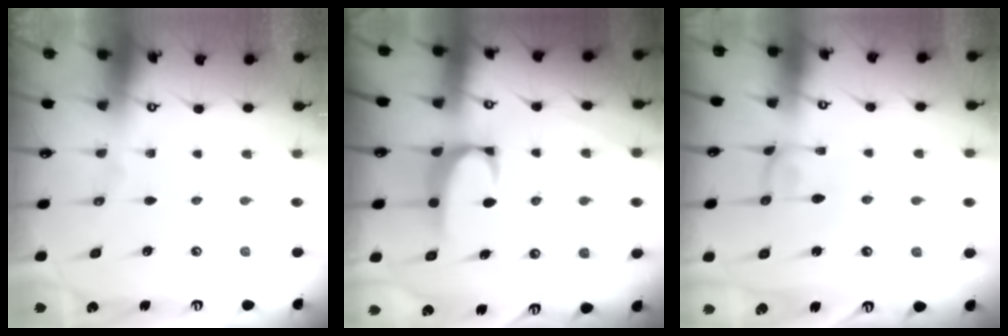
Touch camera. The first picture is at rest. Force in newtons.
{"total": 1.6, "press": 1.6, "slide": 0.4}
{"total": 1.0, "press": 1.0, "slide": 0.3}